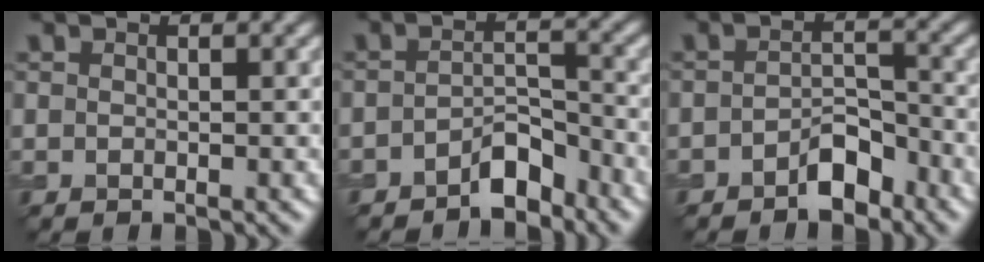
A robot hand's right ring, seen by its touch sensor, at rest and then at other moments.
{"total": 3.3, "force": [-2.5, 1.2, 1.7], "torque": [-0.023, 0.016, -0.046]}
{"total": 3.2, "force": [-2.2, 1.4, 1.8], "torque": [-0.024, 0.013, -0.041]}